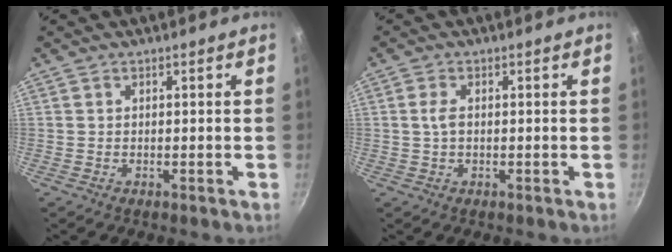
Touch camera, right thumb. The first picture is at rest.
{"total": 2.4, "force": [0.1, 1.4, 2.0], "torque": [-0.043, 0.005, 0.001]}